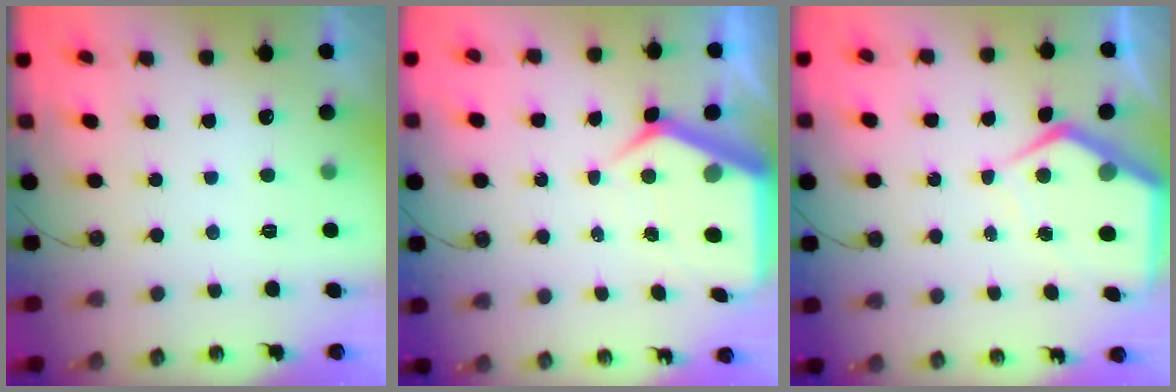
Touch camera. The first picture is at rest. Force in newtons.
{"total": 8.4, "press": 8.3, "slide": 1.0}
{"total": 9.0, "press": 8.9, "slide": 1.1}